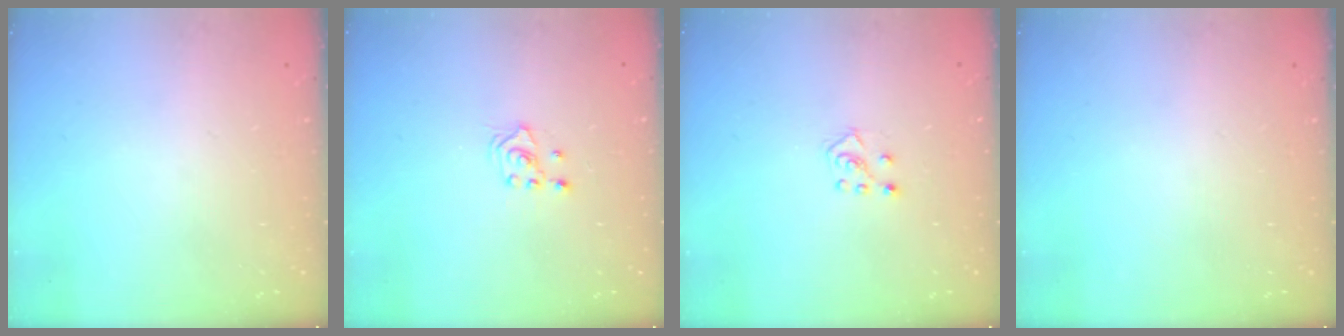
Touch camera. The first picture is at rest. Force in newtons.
{"total": 1.8, "press": 1.8, "slide": 0.2}
{"total": 4.1, "press": 4.0, "slide": 0.6}
{"total": 0.0}